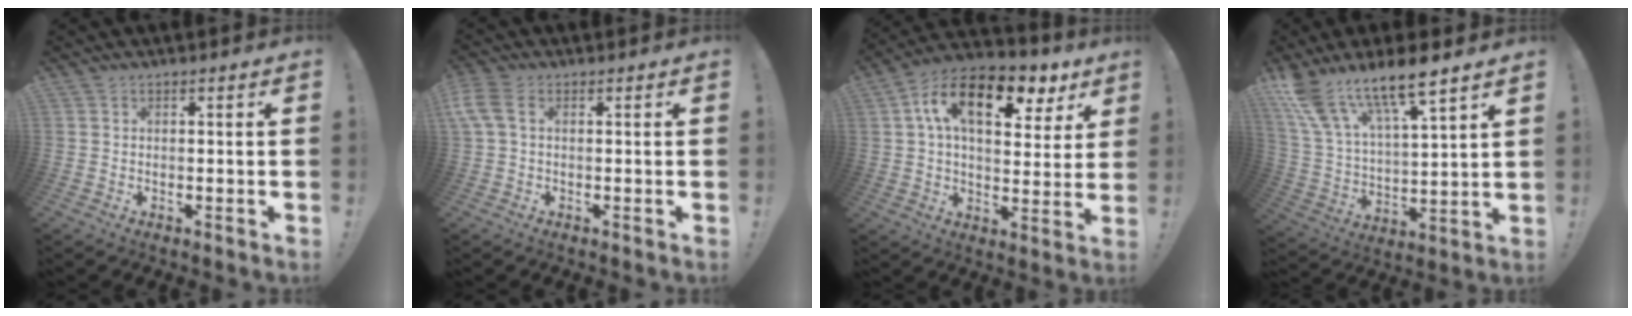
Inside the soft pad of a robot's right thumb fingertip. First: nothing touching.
{"total": 4.7, "force": [1.3, 2.2, 3.9], "torque": [-0.087, -0.003, 0.026]}
{"total": 16.9, "force": [6.9, 8.9, 12.6], "torque": [-0.200, -0.023, 0.115]}
{"total": 15.3, "force": [11.9, 4.3, 8.5], "torque": [-0.169, -0.080, 0.214]}